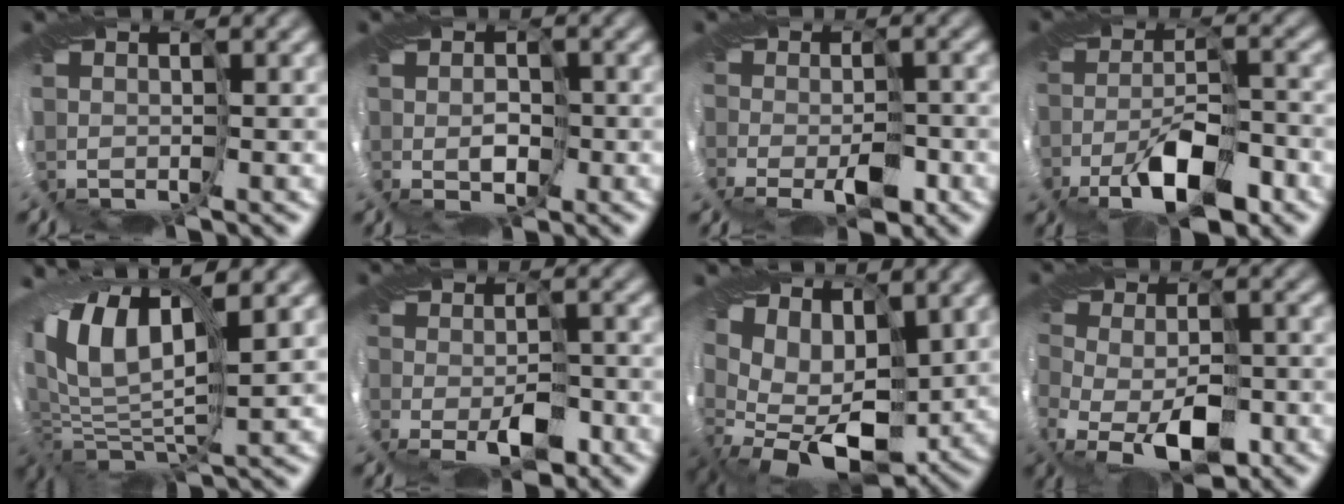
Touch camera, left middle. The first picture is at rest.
{"total": 1.6, "force": [-0.6, 1.1, 1.0], "torque": [-0.009, -0.001, -0.003]}
{"total": 1.1, "force": [-1.0, 0.0, 0.4], "torque": [0.005, -0.003, -0.016]}
{"total": 4.4, "force": [-2.7, 1.2, 3.3], "torque": [-0.053, -0.003, -0.046]}
{"total": 10.6, "force": [2.2, 5.0, 9.0], "torque": [-0.192, 0.004, 0.029]}
{"total": 1.5, "force": [-1.3, 0.2, 0.6], "torque": [0.001, -0.005, -0.022]}
{"total": 7.6, "force": [0.9, 4.9, 5.8], "torque": [-0.113, -0.013, 0.018]}
{"total": 4.3, "force": [-2.5, 1.7, 3.0], "torque": [-0.049, -0.022, -0.039]}